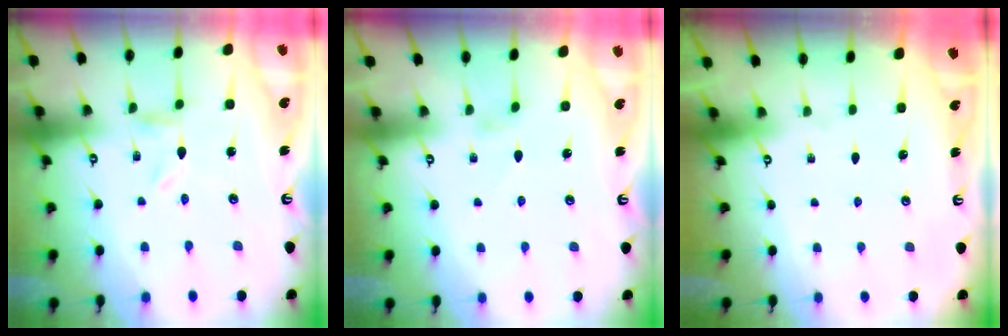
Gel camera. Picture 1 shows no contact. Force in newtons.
{"total": 0.7, "press": 0.6, "slide": 0.4}
{"total": 0.0}